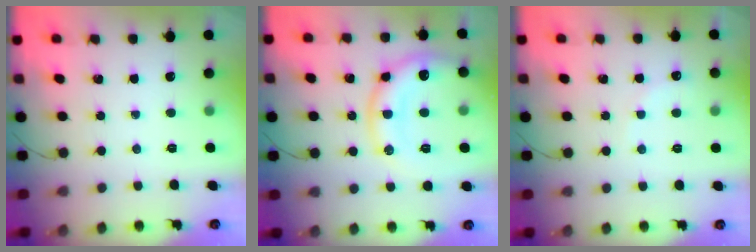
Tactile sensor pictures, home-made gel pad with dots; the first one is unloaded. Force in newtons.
{"total": 15.3, "press": 15.2, "slide": 1.5}
{"total": 5.1, "press": 5.0, "slide": 1.0}